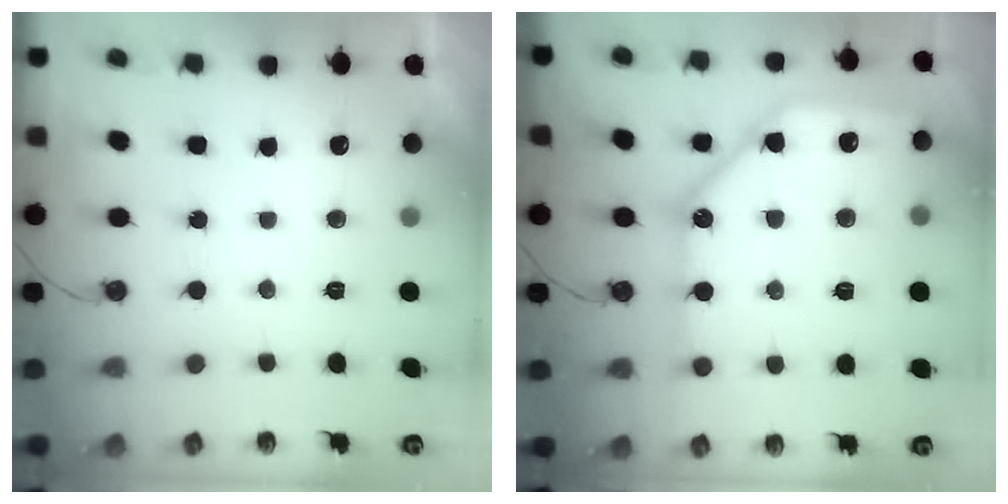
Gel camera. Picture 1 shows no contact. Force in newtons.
{"total": 16.5, "press": 16.4, "slide": 1.7}